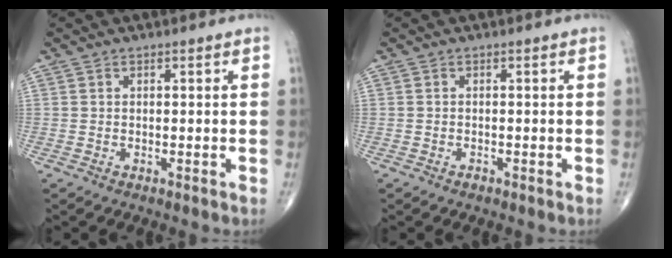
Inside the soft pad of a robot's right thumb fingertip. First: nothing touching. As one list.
[{"total": 0.6, "force": [-0.5, 0.3, 0.2], "torque": [-0.003, 0.001, -0.010]}]